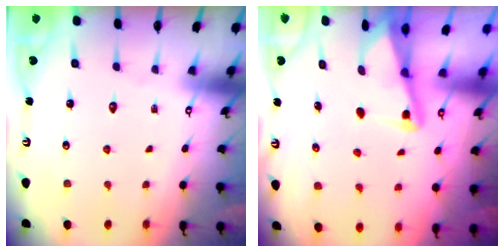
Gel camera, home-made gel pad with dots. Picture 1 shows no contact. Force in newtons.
{"total": 2.2, "press": 2.2, "slide": 0.4}